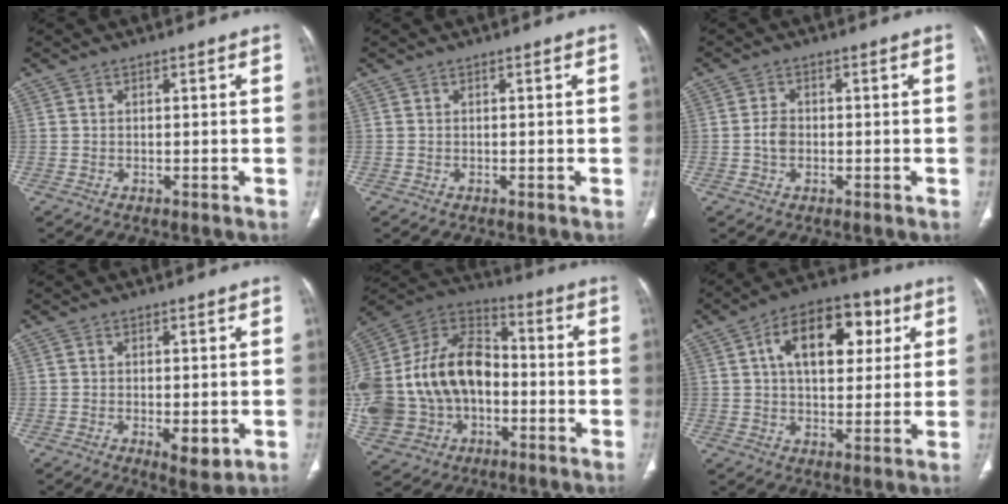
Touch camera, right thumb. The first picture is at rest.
{"total": 0.0}
{"total": 2.7, "force": [-0.5, 2.0, 1.8], "torque": [-0.032, 0.008, -0.013]}
{"total": 4.7, "force": [-1.2, 2.0, 4.1], "torque": [-0.056, -0.011, -0.013]}
{"total": 25.6, "force": [-2.9, 18.7, 17.3], "torque": [-0.349, 0.037, -0.043]}
{"total": 16.0, "force": [4.6, 9.5, 12.0], "torque": [-0.147, 0.012, 0.066]}